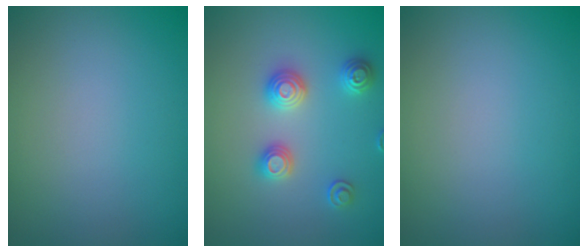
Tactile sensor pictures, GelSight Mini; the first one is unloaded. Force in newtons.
{"total": 2.8, "press": 2.8, "slide": 0.2}
{"total": 0.0}